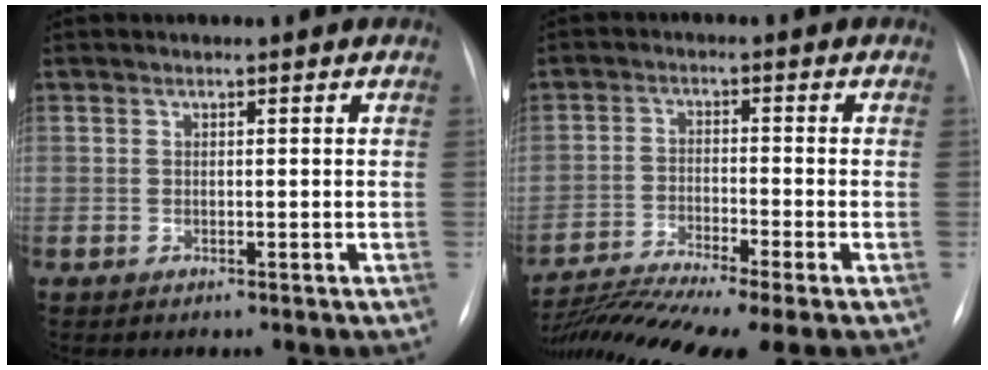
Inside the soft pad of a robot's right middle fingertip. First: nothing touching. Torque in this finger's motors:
{"motor_torque": [1.09, -1.05, 0.32, 0.09]}